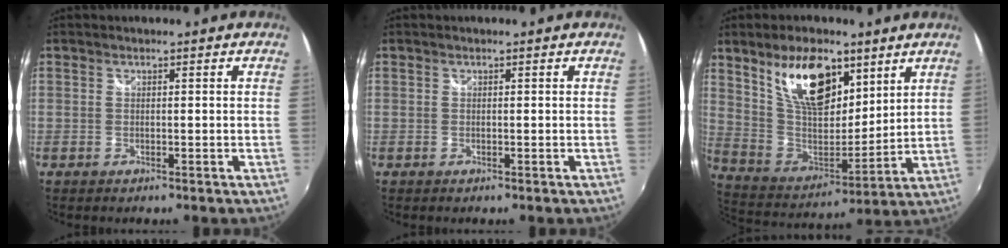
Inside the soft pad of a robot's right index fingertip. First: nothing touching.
{"total": 0.0}
{"total": 18.0, "force": [9.9, 8.8, 12.1], "torque": [-0.223, 0.004, 0.190]}